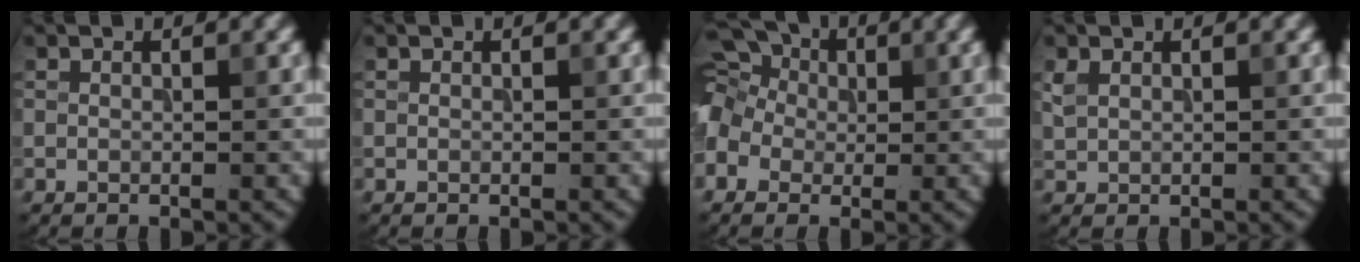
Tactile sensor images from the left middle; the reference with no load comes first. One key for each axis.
{"total": 0.0}
{"total": 9.9, "fx": 1.0, "fy": 8.3, "fz": 5.4, "tx": -0.119, "ty": 0.044, "tz": -0.042}
{"total": 1.2, "fx": 0.6, "fy": 0.8, "fz": 0.6, "tx": -0.016, "ty": 0.001, "tz": 0.017}